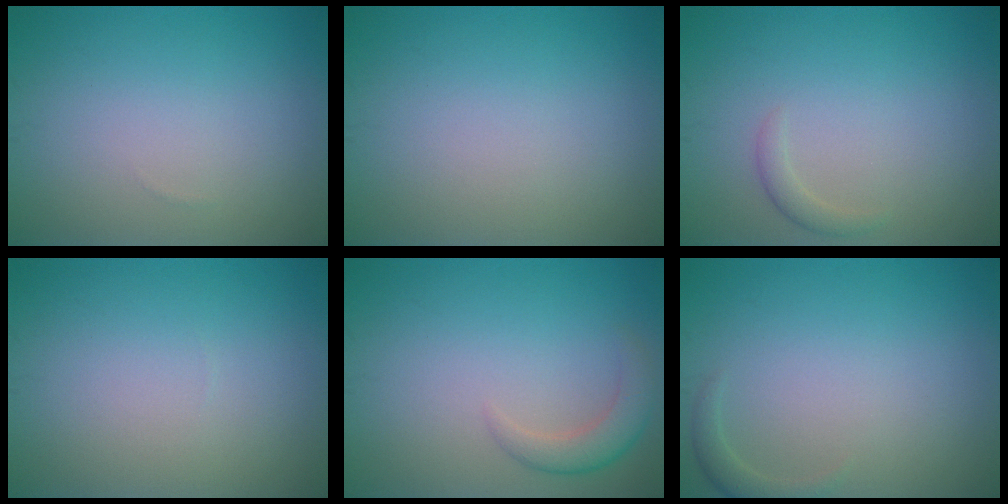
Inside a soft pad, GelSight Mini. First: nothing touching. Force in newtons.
{"total": 0.0}
{"total": 1.1, "press": 1.1, "slide": 0.0}
{"total": 0.0}
{"total": 2.6, "press": 2.6, "slide": 0.3}
{"total": 1.2, "press": 1.2, "slide": 0.2}